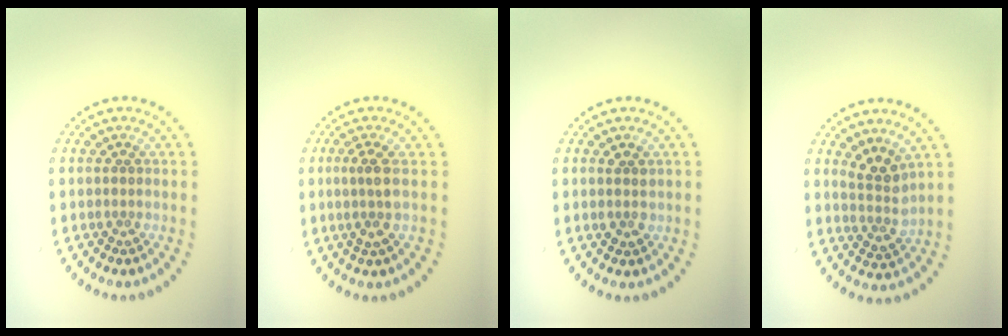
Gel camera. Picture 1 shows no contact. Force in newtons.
{"total": 2.2, "press": 1.7, "slide": 1.4}
{"total": 1.4, "press": 1.4, "slide": 0.5}
{"total": 2.7, "press": 2.0, "slide": 1.8}